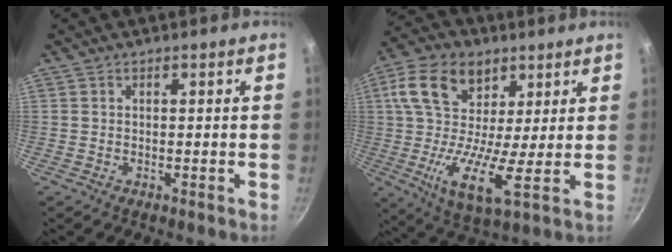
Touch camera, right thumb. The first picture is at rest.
{"total": 16.8, "force": [5.0, 9.6, 12.9], "torque": [-0.223, -0.015, 0.070]}